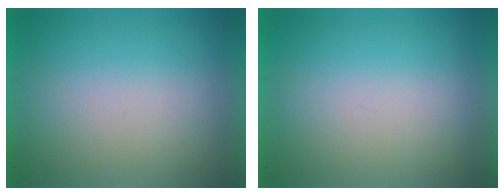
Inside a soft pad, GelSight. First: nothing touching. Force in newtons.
{"total": 0.0}